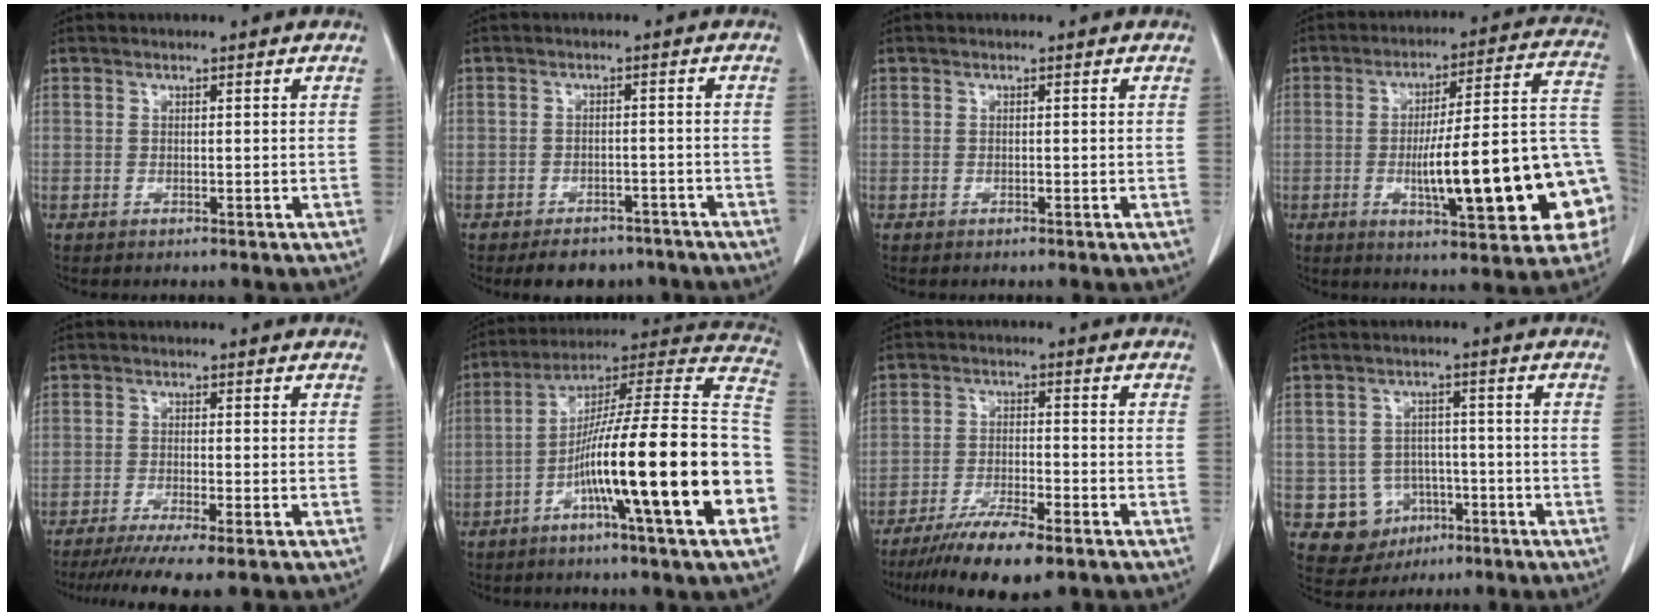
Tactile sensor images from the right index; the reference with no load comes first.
{"total": 6.5, "force": [-5.2, 3.4, 1.6], "torque": [-0.009, 0.009, -0.070]}
{"total": 0.0}
{"total": 21.8, "force": [-5.0, 3.5, 20.9], "torque": [-0.220, 0.032, -0.059]}
{"total": 8.6, "force": [-6.6, 0.1, 5.5], "torque": [-0.078, -0.020, -0.103]}
{"total": 25.4, "force": [-7.0, 0.5, 24.5], "torque": [-0.301, 0.004, -0.123]}
{"total": 9.7, "force": [-7.1, 1.4, 6.5], "torque": [-0.108, -0.022, -0.119]}
{"total": 7.1, "force": [-2.4, 6.6, 1.2], "torque": [-0.019, 0.011, -0.022]}